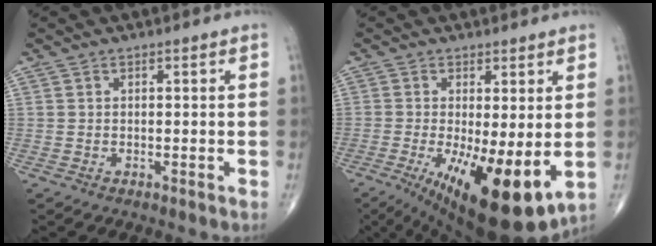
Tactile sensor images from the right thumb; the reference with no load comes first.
{"total": 15.6, "force": [-3.3, 5.1, 14.3], "torque": [-0.218, -0.027, -0.032]}